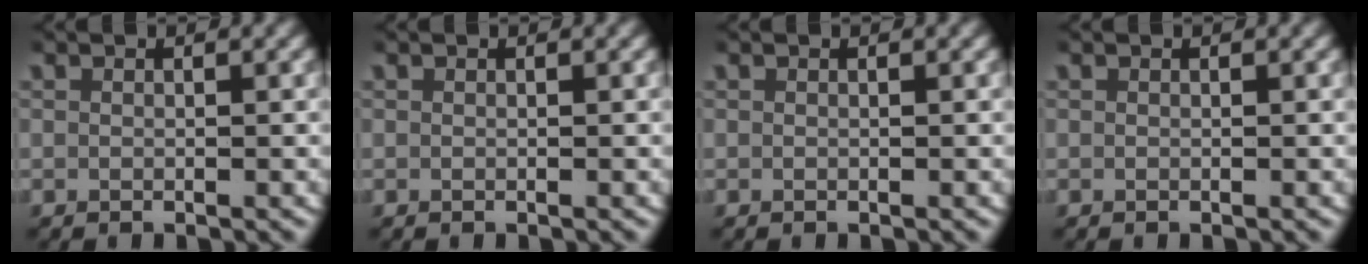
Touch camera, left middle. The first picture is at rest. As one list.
[{"total": 0.0}, {"total": 0.0}, {"total": 0.0}]